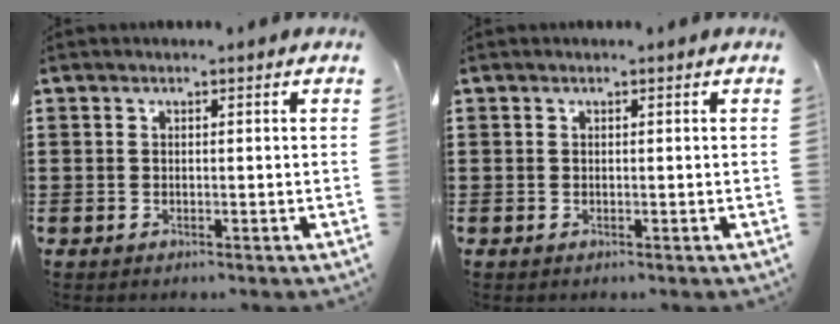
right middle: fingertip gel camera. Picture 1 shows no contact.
{"total": 0.0}